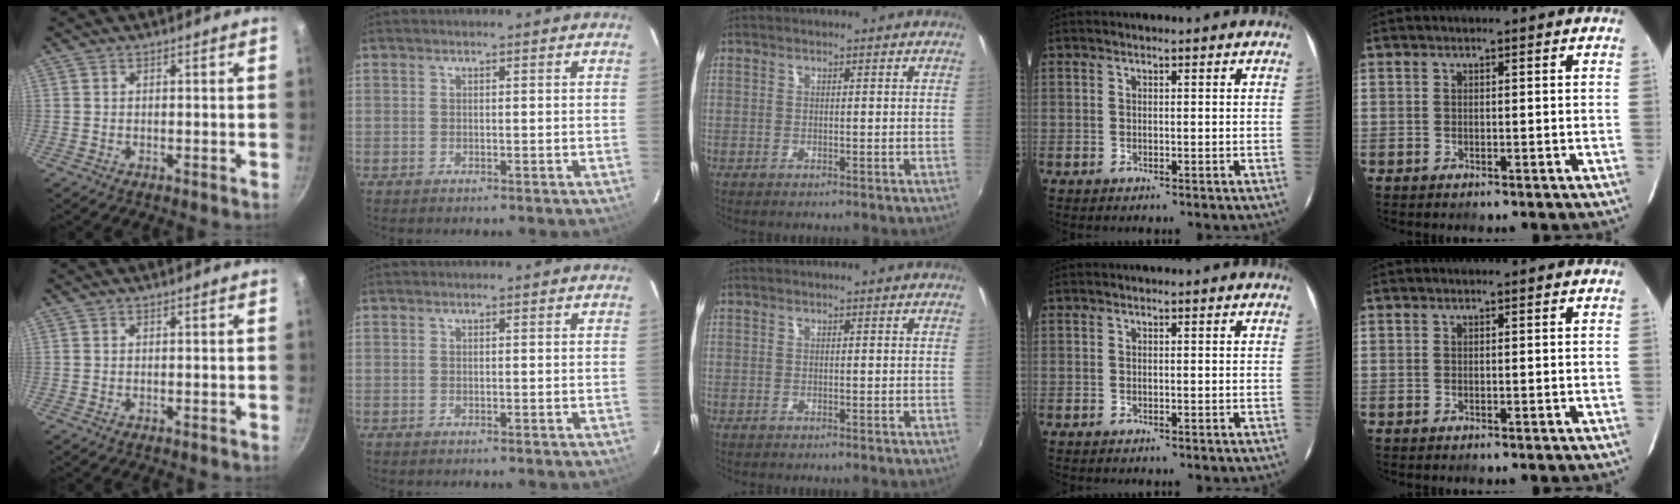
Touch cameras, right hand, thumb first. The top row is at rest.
{}